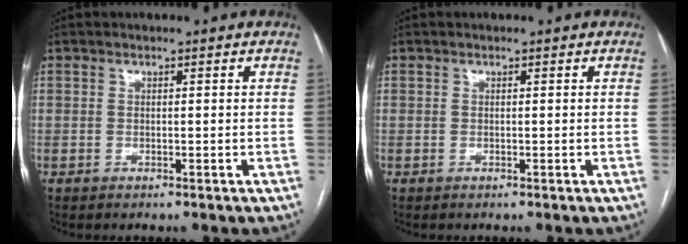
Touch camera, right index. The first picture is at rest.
{"total": 0.0}